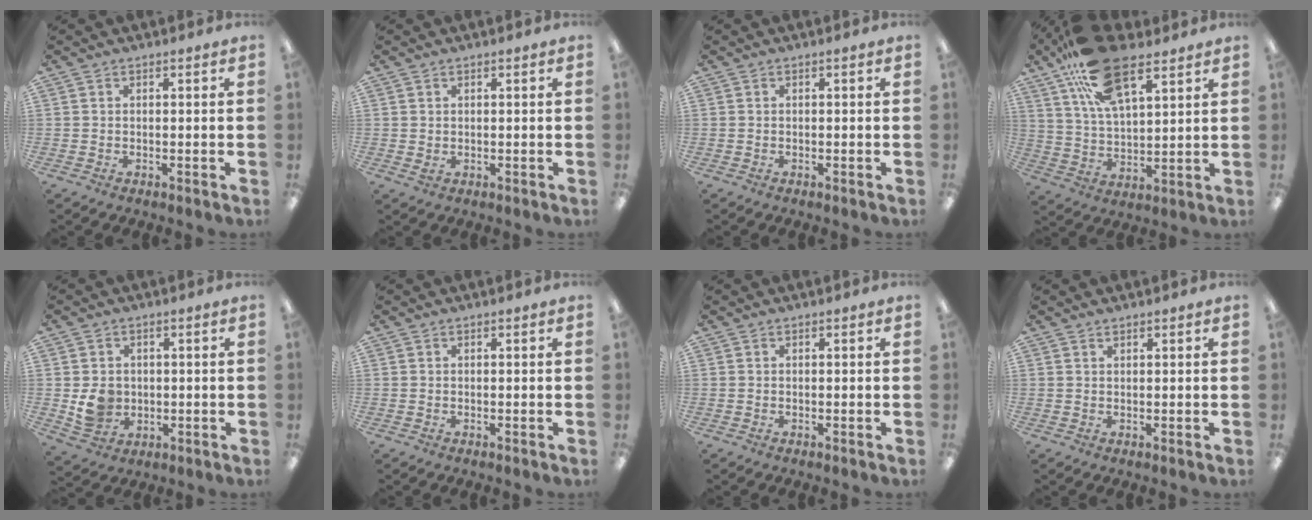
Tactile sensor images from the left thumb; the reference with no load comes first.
{"total": 1.2, "force": [0.5, 0.9, 0.6], "torque": [-0.003, -0.002, 0.008]}
{"total": 0.0}
{"total": 19.6, "force": [11.9, 9.0, 12.8], "torque": [-0.230, -0.039, 0.212]}
{"total": 6.2, "force": [0.3, 5.6, 2.7], "torque": [-0.039, 0.003, 0.009]}
{"total": 0.0}
{"total": 0.0}
{"total": 0.9, "force": [0.8, 0.3, 0.3], "torque": [-0.006, 0.001, 0.014]}